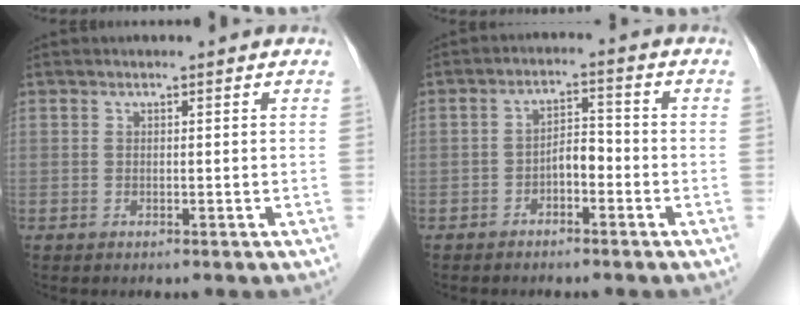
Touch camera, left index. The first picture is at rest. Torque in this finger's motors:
{"motor_torque": [0.04, 0.03, 0.04, 0.02]}